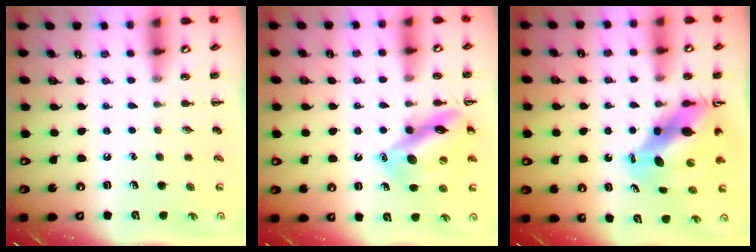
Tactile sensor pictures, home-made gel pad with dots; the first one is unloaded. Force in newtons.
{"total": 14.2, "press": 14.0, "slide": 2.1}
{"total": 10.6, "press": 10.2, "slide": 3.0}